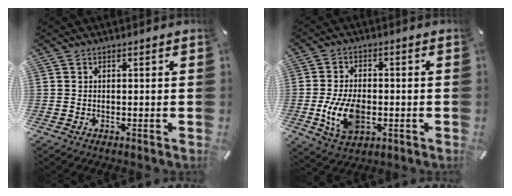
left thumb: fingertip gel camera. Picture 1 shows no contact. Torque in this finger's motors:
{"motor_torque": [0.09, 0.86, 0.36, 0.23, 0.19]}